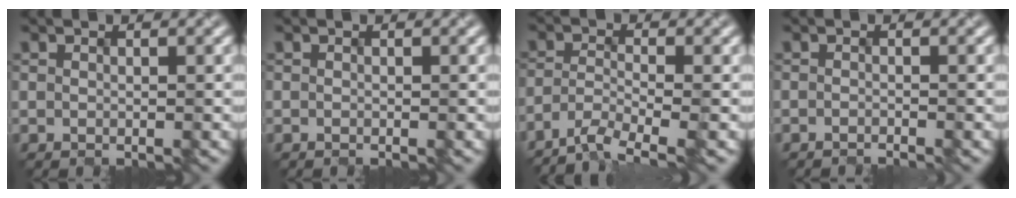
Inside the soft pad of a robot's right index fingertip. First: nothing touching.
{"total": 0.0}
{"total": 4.7, "force": [-3.8, 0.7, 2.6], "torque": [-0.046, -0.007, -0.072]}
{"total": 0.7, "force": [-0.7, 0.0, 0.1], "torque": [-0.001, -0.003, -0.012]}